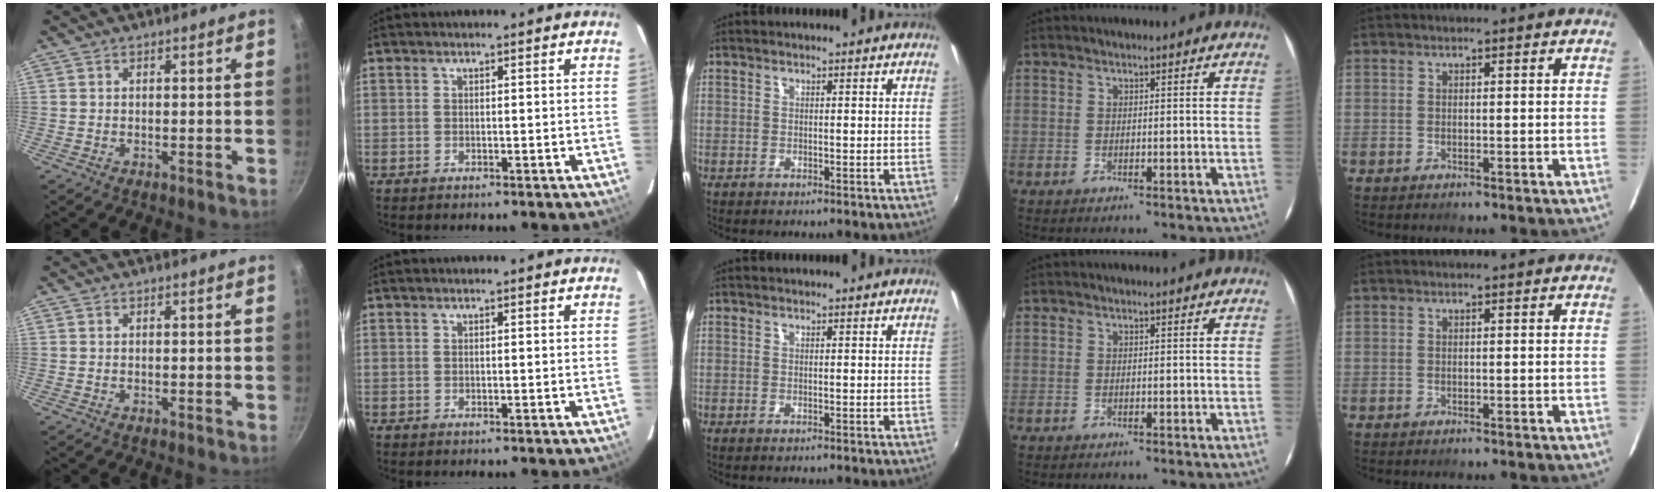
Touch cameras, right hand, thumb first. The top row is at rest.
{}